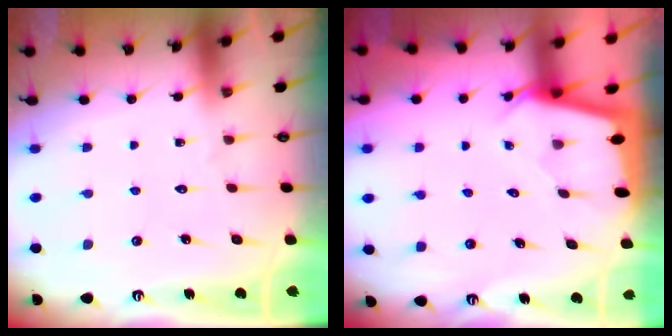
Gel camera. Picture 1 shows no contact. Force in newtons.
{"total": 2.3, "press": 2.3, "slide": 0.2}